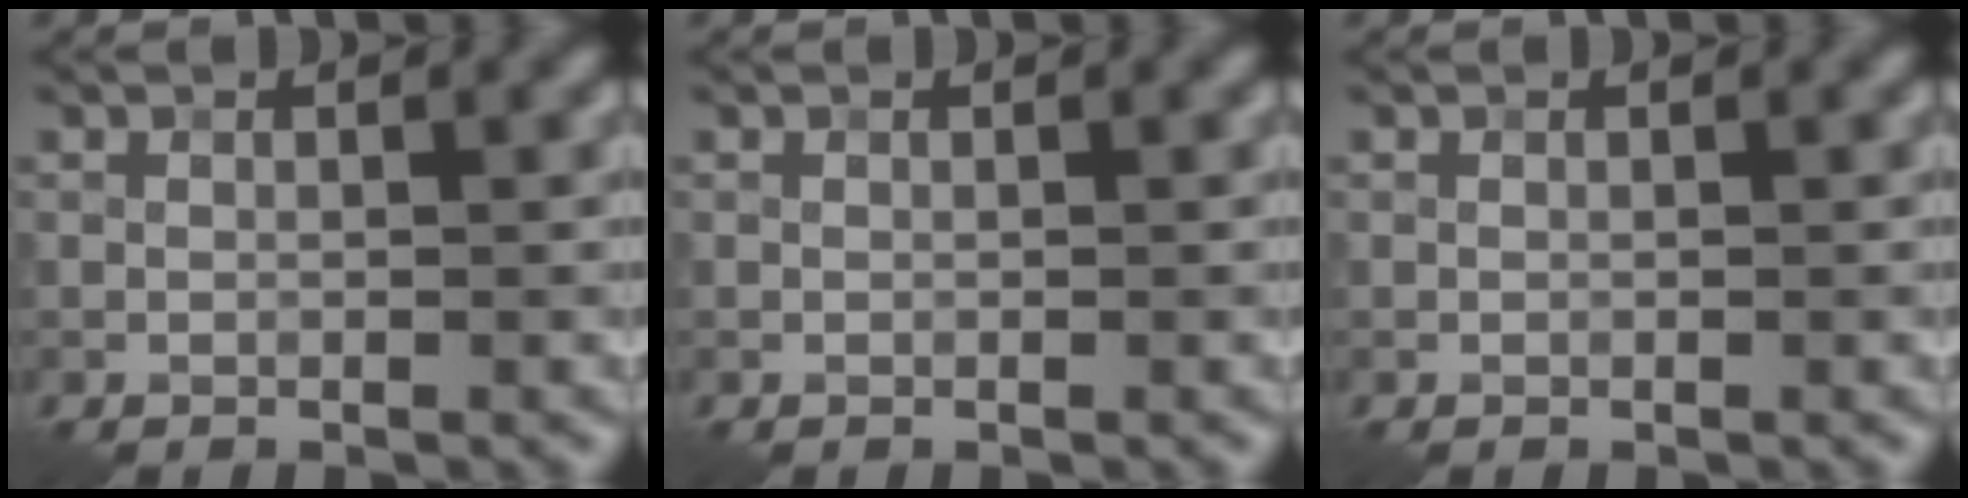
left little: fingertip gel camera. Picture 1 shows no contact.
{"total": 0.0}
{"total": 0.0}